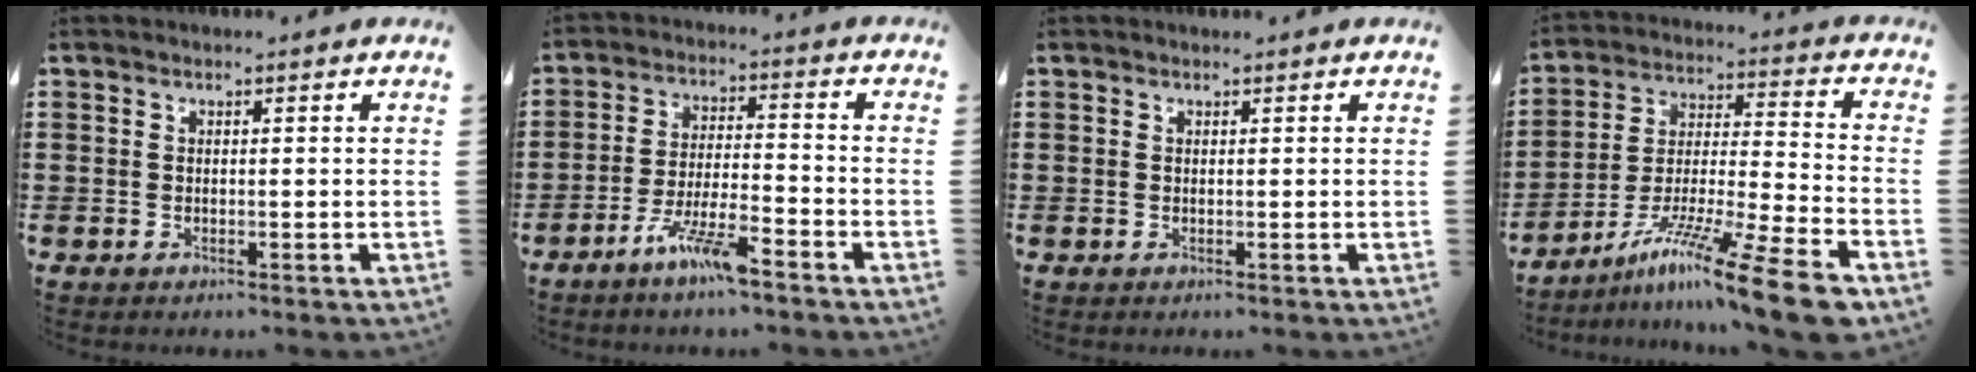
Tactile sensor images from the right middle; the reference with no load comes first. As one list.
[{"total": 7.1, "force": [-5.0, 0.9, 5.0], "torque": [-0.106, -0.005, -0.095]}, {"total": 0.0}, {"total": 15.1, "force": [-11.0, 0.1, 10.3], "torque": [-0.173, 0.021, -0.200]}]